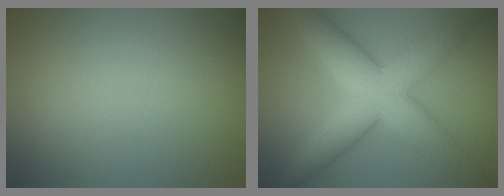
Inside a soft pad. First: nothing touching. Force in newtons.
{"total": 9.2, "press": 9.2, "slide": 0.2}